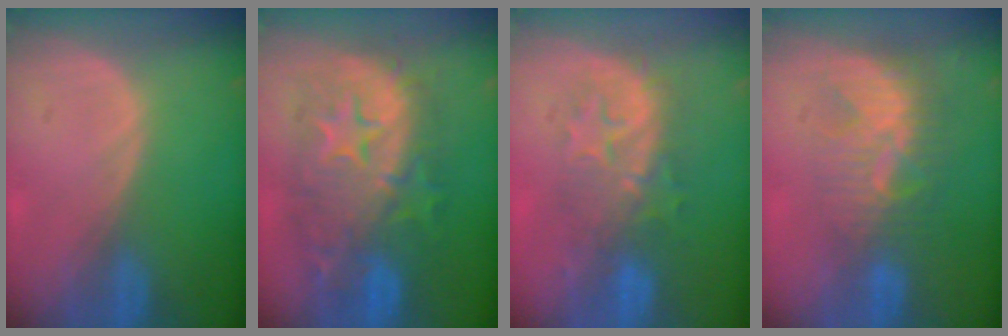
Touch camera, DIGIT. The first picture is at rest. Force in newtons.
{"total": 12.6, "press": 12.6, "slide": 1.0}
{"total": 7.9, "press": 7.8, "slide": 1.3}
{"total": 8.9, "press": 7.7, "slide": 4.4}